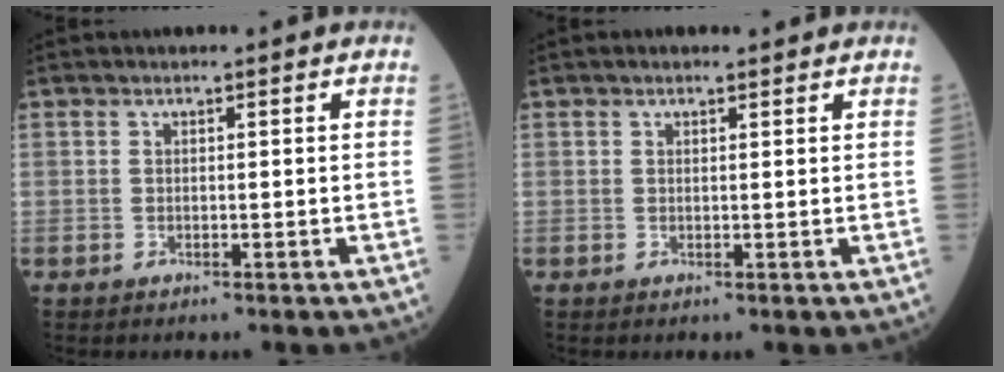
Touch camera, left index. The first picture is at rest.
{"total": 1.1, "force": [0.9, 0.4, 0.5], "torque": [-0.016, 0.008, 0.011]}